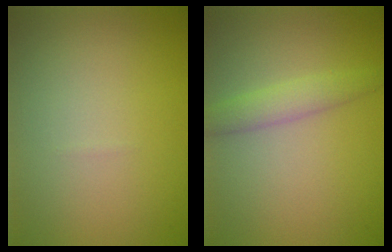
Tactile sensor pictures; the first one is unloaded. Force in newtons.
{"total": 2.3, "press": 2.3, "slide": 0.0}